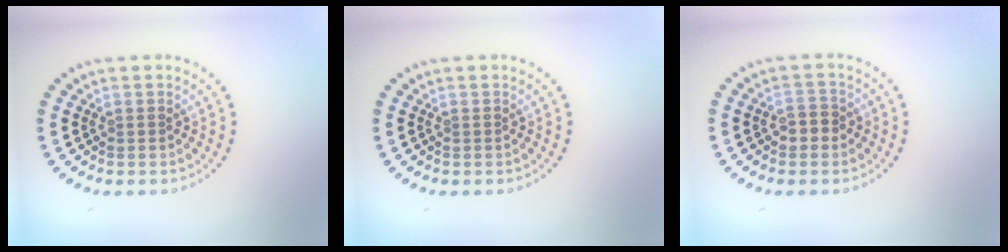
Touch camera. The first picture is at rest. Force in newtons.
{"total": 0.0}
{"total": 1.8, "press": 1.8, "slide": 0.2}